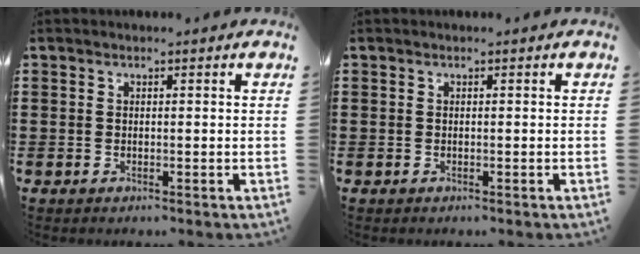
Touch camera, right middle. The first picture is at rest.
{"total": 0.0}